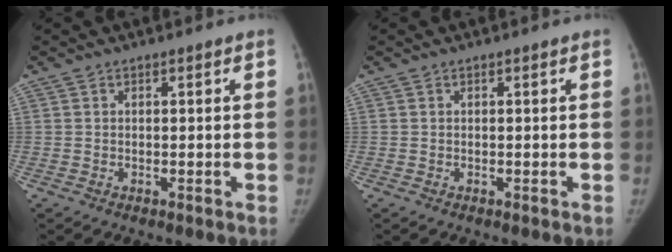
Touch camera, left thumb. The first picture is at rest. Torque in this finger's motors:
{"motor_torque": [-0.09, 0.15, 0.16, -0.34, 0.01]}